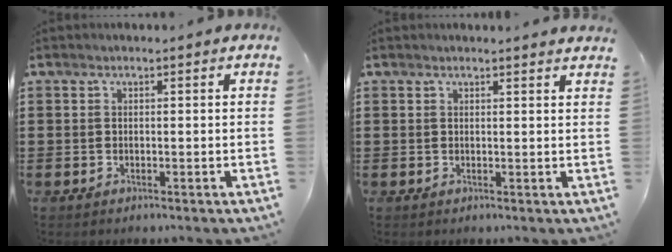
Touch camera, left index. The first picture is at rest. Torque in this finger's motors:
{"motor_torque": [-0.54, 0.54, -0.01, 0.00]}